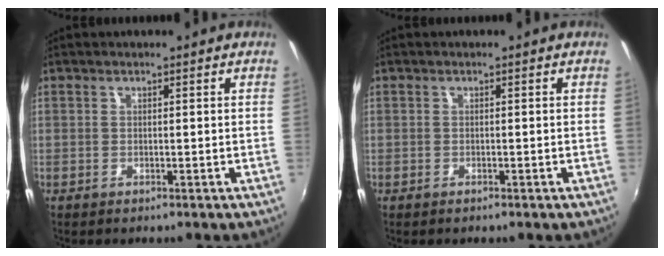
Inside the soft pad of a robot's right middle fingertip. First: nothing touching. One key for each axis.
{"total": 0.6, "fx": -0.5, "fy": 0.2, "fz": 0.2, "tx": -0.004, "ty": -0.001, "tz": -0.010}